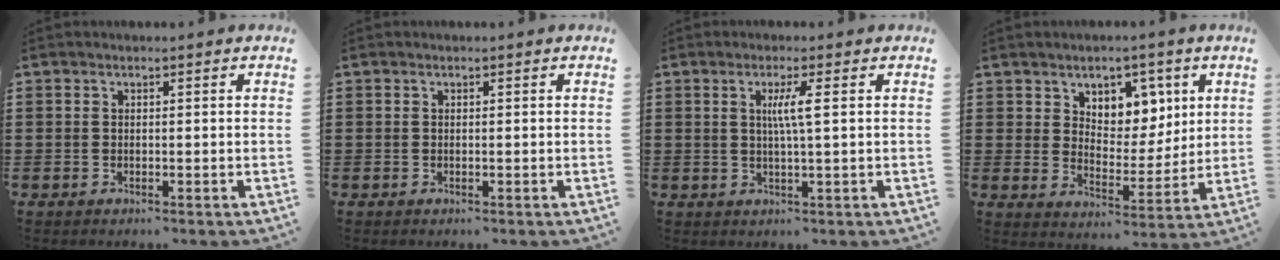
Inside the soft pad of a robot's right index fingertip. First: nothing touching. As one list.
[{"total": 0.0}, {"total": 3.5, "force": [0.7, -0.2, 3.5], "torque": [-0.068, -0.002, 0.007]}, {"total": 5.8, "force": [3.7, 4.3, 1.1], "torque": [-0.034, -0.011, 0.064]}]